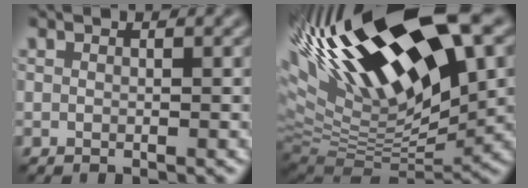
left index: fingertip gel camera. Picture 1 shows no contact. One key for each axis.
{"total": 18.2, "fx": 6.9, "fy": 6.0, "fz": 15.8, "tx": -0.286, "ty": 0.018, "tz": 0.119}